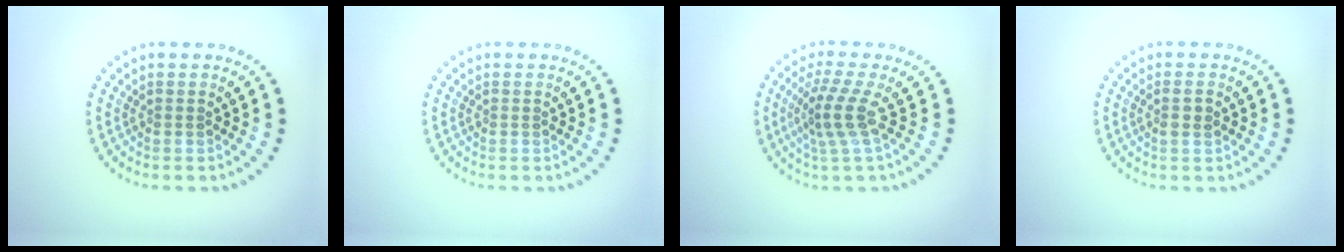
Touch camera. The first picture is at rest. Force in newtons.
{"total": 0.0}
{"total": 3.4, "press": 2.4, "slide": 2.5}
{"total": 1.2, "press": 1.1, "slide": 0.4}